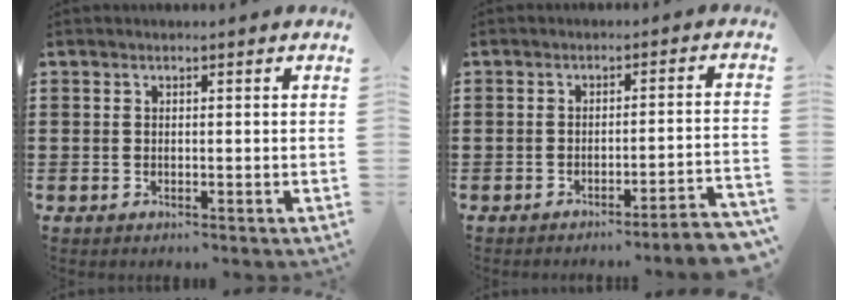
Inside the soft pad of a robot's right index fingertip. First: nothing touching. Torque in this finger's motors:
{"motor_torque": [1.52, -0.62, 0.26, 0.01]}